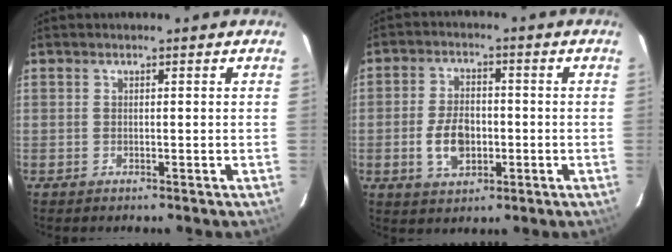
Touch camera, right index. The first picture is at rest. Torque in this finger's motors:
{"motor_torque": [1.03, -0.22, 0.55, 0.06]}